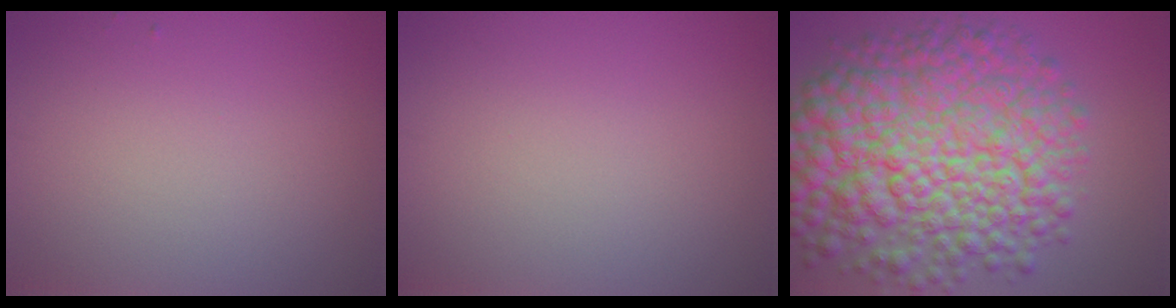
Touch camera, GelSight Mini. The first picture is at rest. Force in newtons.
{"total": 0.0}
{"total": 13.4, "press": 13.4, "slide": 0.2}